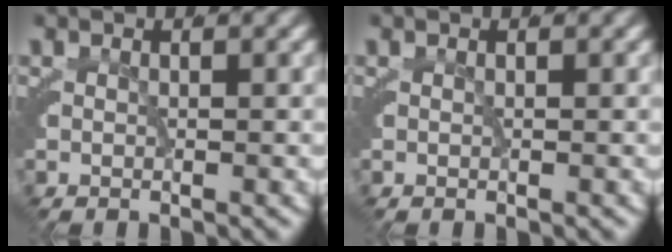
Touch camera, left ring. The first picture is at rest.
{"total": 0.0}